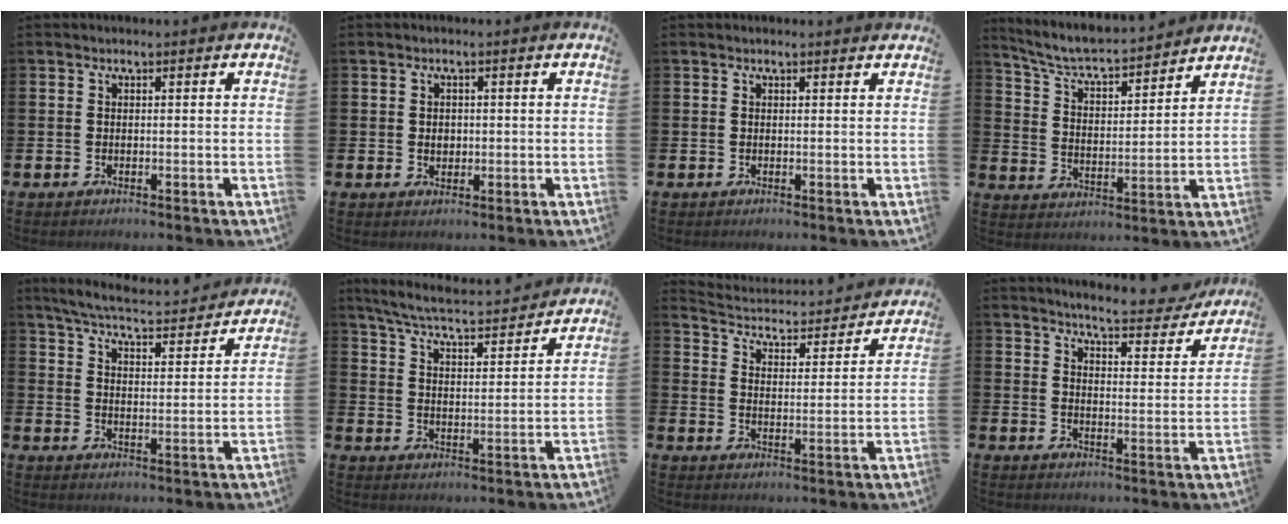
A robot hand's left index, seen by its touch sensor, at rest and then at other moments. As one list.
[{"total": 1.5, "force": [0.2, 1.2, 0.8], "torque": [0.000, 0.003, -0.001]}, {"total": 0.6, "force": [0.6, 0.1, 0.2], "torque": [0.005, -0.002, 0.008]}, {"total": 6.7, "force": [6.3, 0.7, 2.2], "torque": [-0.074, -0.049, 0.105]}, {"total": 5.7, "force": [5.4, 0.6, 1.6], "torque": [-0.056, -0.037, 0.091]}, {"total": 6.0, "force": [5.7, 0.6, 1.8], "torque": [-0.064, -0.043, 0.095]}, {"total": 3.9, "force": [3.6, 1.2, 0.7], "torque": [-0.040, -0.039, 0.053]}, {"total": 5.6, "force": [5.5, 0.4, 1.0], "torque": [-0.031, -0.040, 0.091]}]